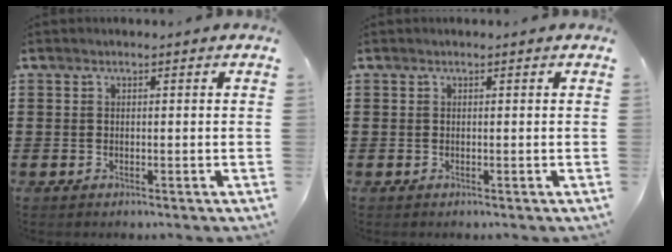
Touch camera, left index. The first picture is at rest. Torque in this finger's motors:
{"motor_torque": [-0.01, 0.01, 0.01, 0.00]}